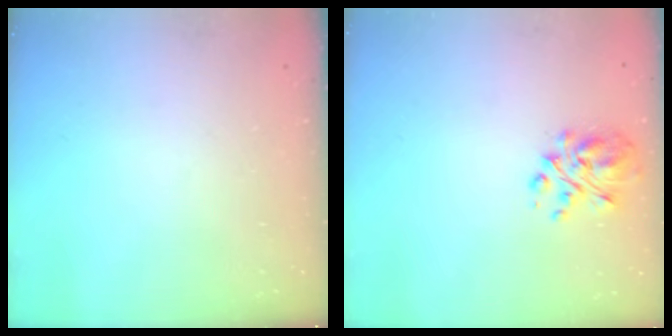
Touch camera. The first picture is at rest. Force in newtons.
{"total": 6.3, "press": 6.0, "slide": 1.8}